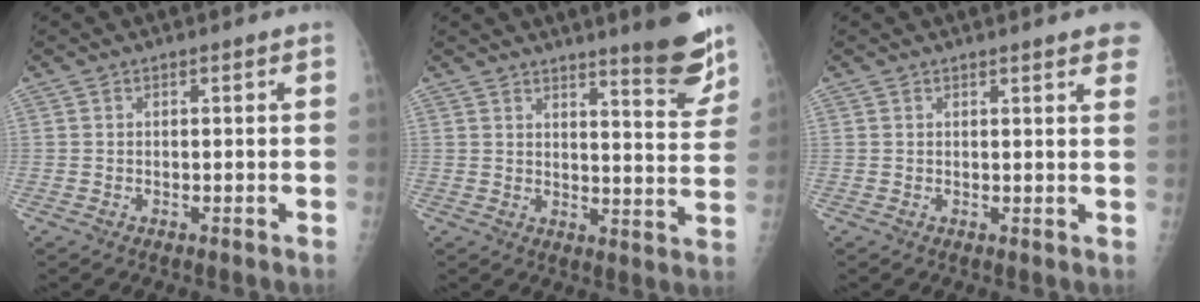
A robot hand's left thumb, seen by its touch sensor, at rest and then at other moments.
{"total": 9.7, "force": [7.5, 1.2, 6.0], "torque": [-0.057, -0.063, 0.098]}
{"total": 5.3, "force": [3.8, 0.7, 3.6], "torque": [-0.031, -0.003, 0.032]}